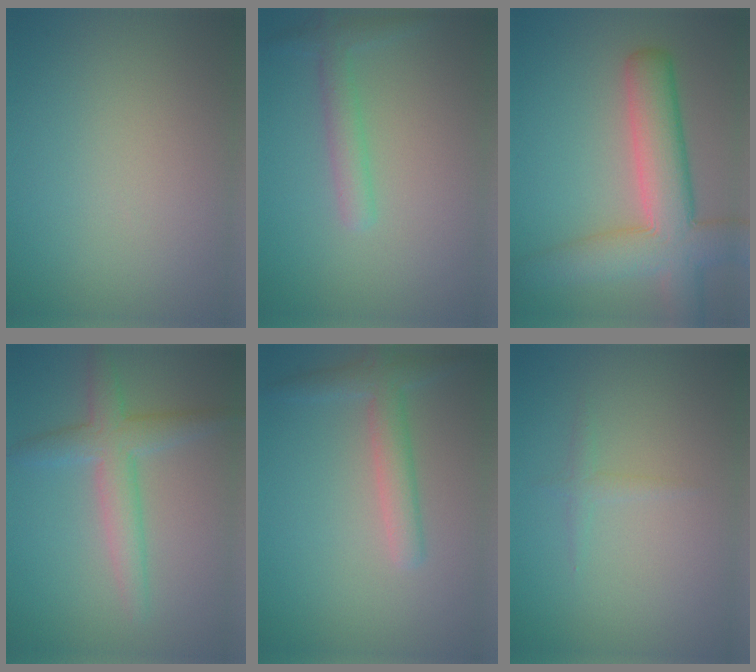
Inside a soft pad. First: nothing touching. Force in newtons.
{"total": 2.2, "press": 2.2, "slide": 0.1}
{"total": 8.3, "press": 8.3, "slide": 0.6}
{"total": 3.8, "press": 3.8, "slide": 0.2}
{"total": 2.8, "press": 2.8, "slide": 0.1}
{"total": 0.9, "press": 0.9, "slide": 0.0}